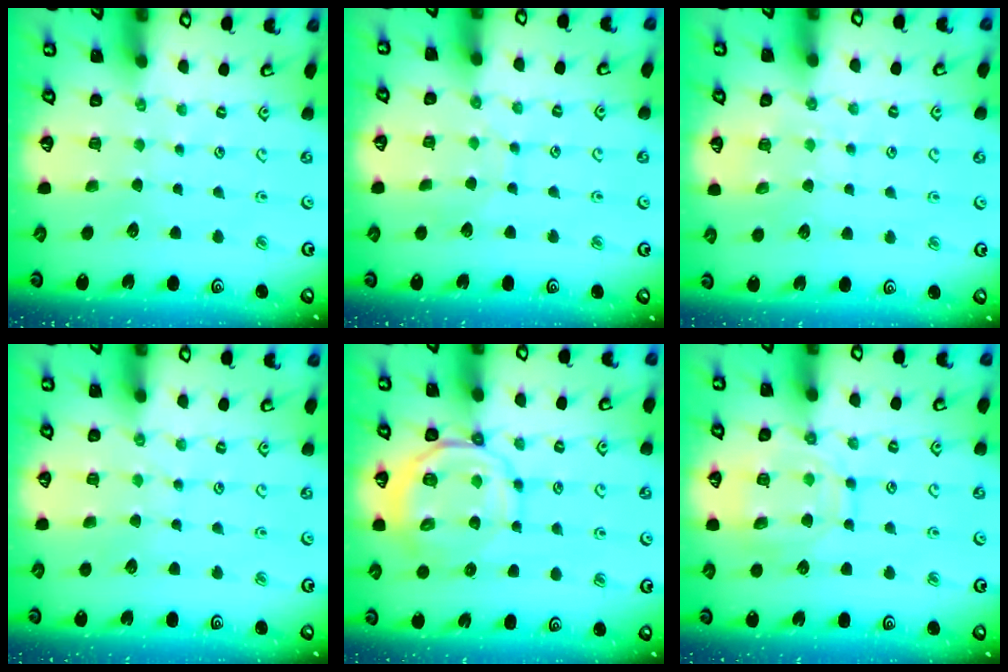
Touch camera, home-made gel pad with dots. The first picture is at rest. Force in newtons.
{"total": 6.0, "press": 6.0, "slide": 0.6}
{"total": 7.9, "press": 7.9, "slide": 0.8}
{"total": 2.8, "press": 2.8, "slide": 0.5}
{"total": 9.7, "press": 9.5, "slide": 1.8}
{"total": 13.4, "press": 13.3, "slide": 1.2}